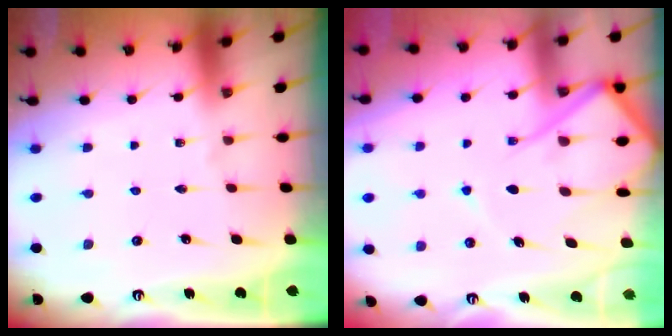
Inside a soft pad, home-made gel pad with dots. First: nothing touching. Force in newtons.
{"total": 13.0, "press": 13.0, "slide": 1.1}